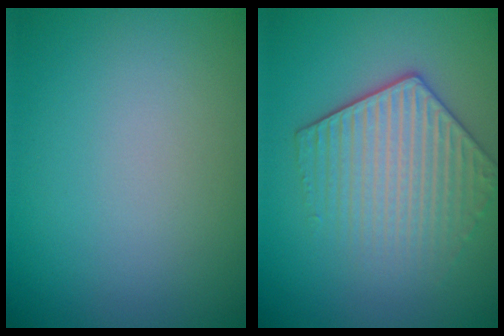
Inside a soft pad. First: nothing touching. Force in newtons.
{"total": 4.4, "press": 3.7, "slide": 2.4}